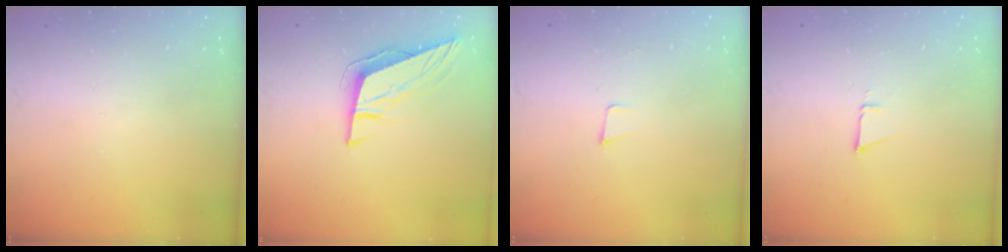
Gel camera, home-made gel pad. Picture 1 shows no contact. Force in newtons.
{"total": 10.2, "press": 9.6, "slide": 3.5}
{"total": 3.6, "press": 2.4, "slide": 2.6}
{"total": 2.6, "press": 2.5, "slide": 0.8}